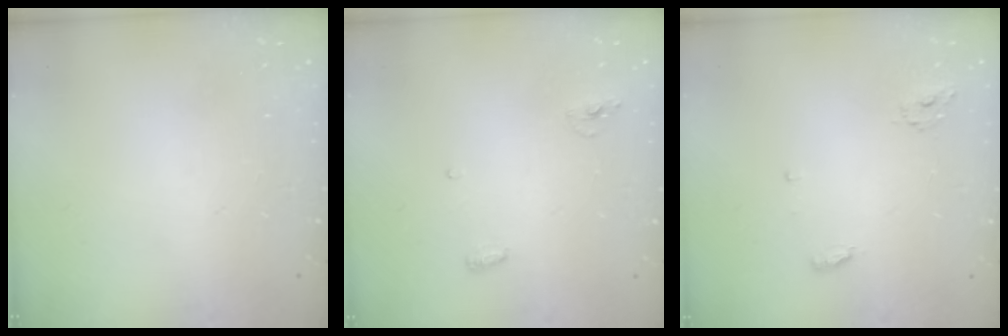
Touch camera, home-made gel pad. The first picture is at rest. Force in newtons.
{"total": 5.4, "press": 5.2, "slide": 1.4}
{"total": 5.1, "press": 5.1, "slide": 0.4}